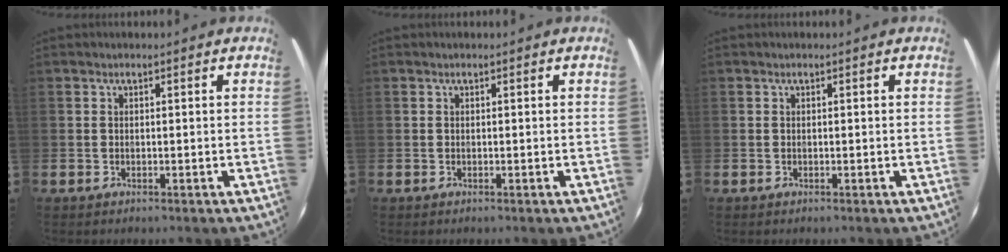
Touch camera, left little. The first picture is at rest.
{"total": 0.0}
{"total": 0.0}